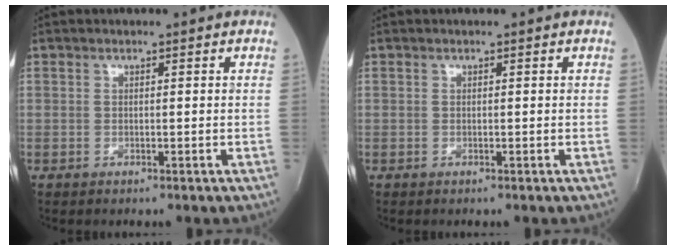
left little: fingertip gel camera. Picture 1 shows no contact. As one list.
[{"total": 0.0}]